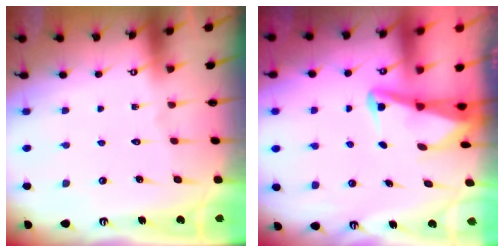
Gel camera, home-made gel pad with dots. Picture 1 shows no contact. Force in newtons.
{"total": 3.1, "press": 3.0, "slide": 0.7}